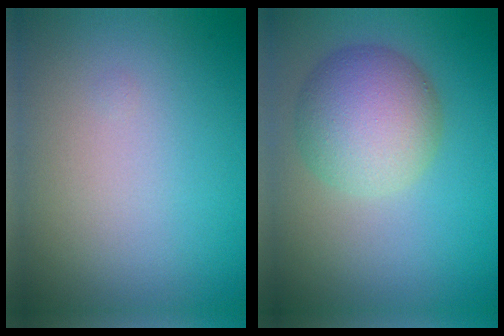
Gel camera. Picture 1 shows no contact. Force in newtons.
{"total": 6.2, "press": 6.2, "slide": 0.0}